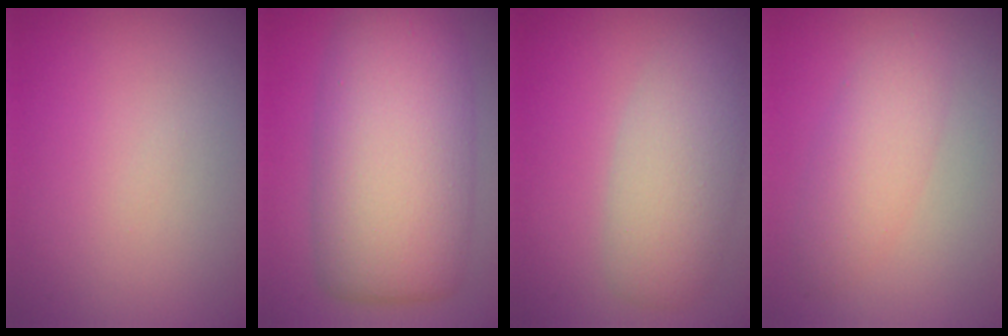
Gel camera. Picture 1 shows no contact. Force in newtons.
{"total": 11.0, "press": 11.0, "slide": 0.2}
{"total": 4.4, "press": 4.4, "slide": 0.2}
{"total": 3.0, "press": 3.0, "slide": 0.1}